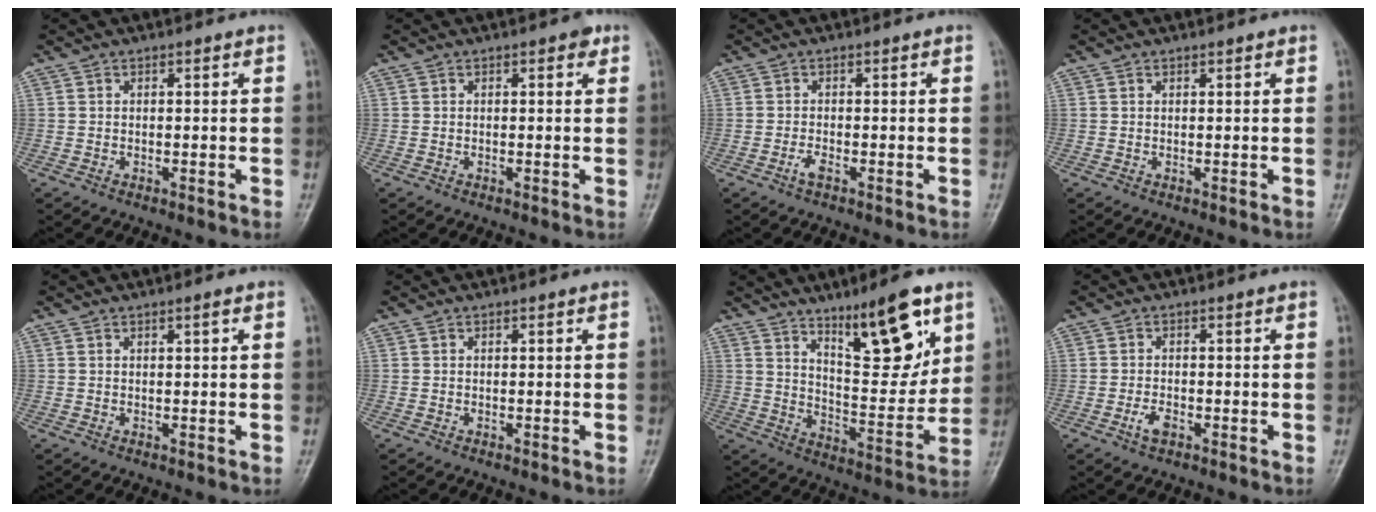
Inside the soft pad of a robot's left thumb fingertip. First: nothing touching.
{"total": 1.4, "force": [0.6, 0.7, 1.0], "torque": [-0.005, 0.000, 0.006]}
{"total": 1.4, "force": [-0.8, 0.4, 1.1], "torque": [-0.026, 0.002, -0.017]}
{"total": 0.0}
{"total": 0.7, "force": [0.3, 0.0, 0.6], "torque": [-0.009, 0.000, 0.006]}
{"total": 0.0}
{"total": 15.6, "force": [9.0, 4.5, 11.9], "torque": [-0.148, -0.061, 0.153]}
{"total": 2.3, "force": [-1.1, 1.2, 1.7], "torque": [-0.035, 0.005, -0.020]}